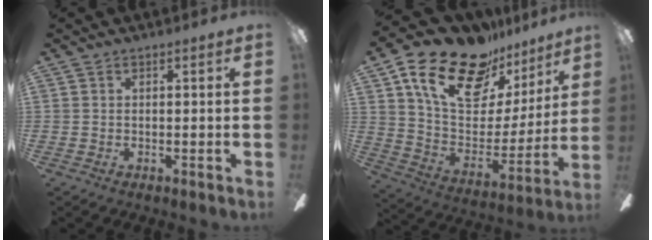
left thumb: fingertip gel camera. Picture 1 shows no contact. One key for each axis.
{"total": 22.9, "fx": 15.4, "fy": 11.7, "fz": 12.3, "tx": -0.208, "ty": -0.089, "tz": 0.273}